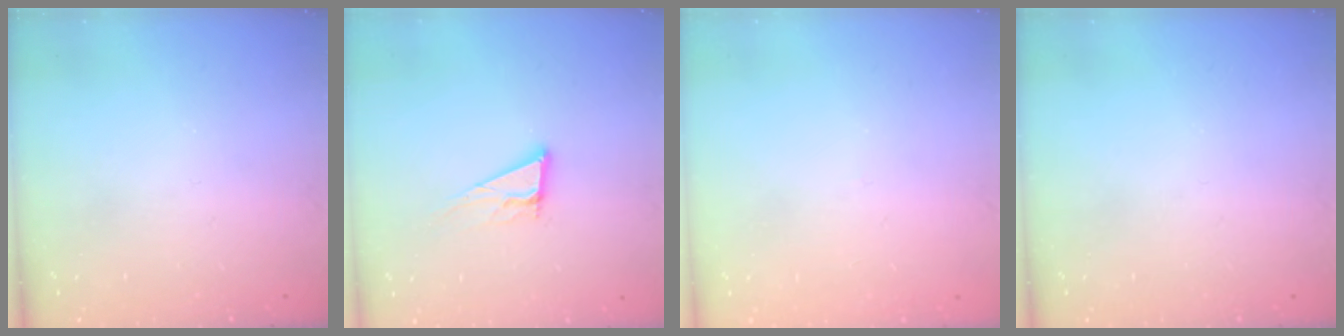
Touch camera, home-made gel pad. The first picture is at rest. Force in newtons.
{"total": 8.6, "press": 8.3, "slide": 2.4}
{"total": 2.7, "press": 2.7, "slide": 0.3}
{"total": 0.0}